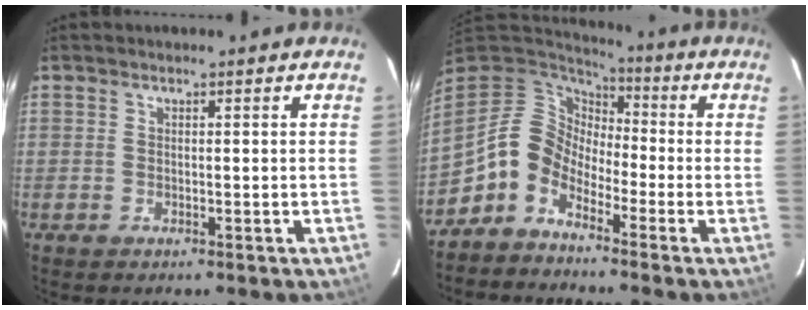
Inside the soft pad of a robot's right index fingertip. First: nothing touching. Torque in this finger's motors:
{"motor_torque": [0.85, -0.83, 0.36, 0.03]}